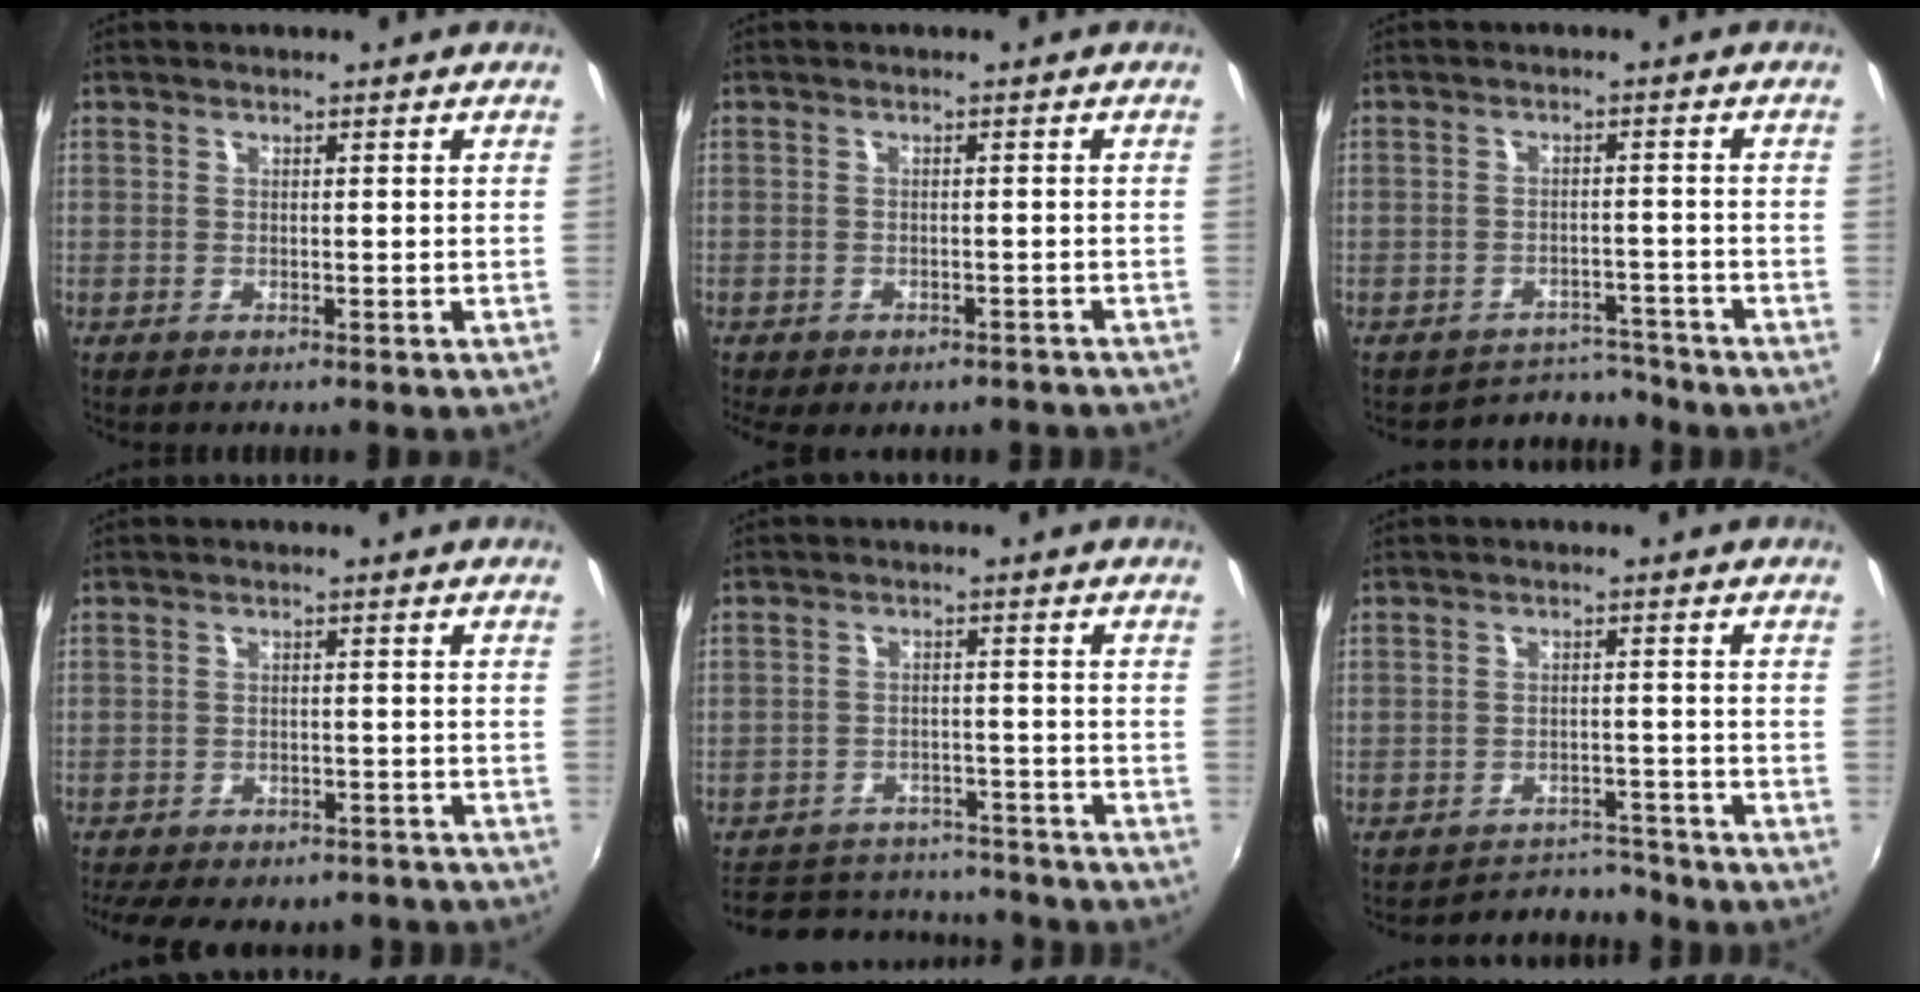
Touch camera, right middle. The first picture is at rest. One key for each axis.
{"total": 6.9, "fx": -5.4, "fy": 3.0, "fz": 3.1, "tx": -0.067, "ty": -0.023, "tz": -0.066}
{"total": 5.8, "fx": -5.5, "fy": 1.7, "fz": -0.9, "tx": 0.013, "ty": 0.015, "tz": -0.080}
{"total": 13.6, "fx": -11.2, "fy": 5.4, "fz": 5.7, "tx": -0.131, "ty": -0.018, "tz": -0.144}
{"total": 14.5, "fx": -12.1, "fy": 6.9, "fz": 4.0, "tx": -0.104, "ty": 0.035, "tz": -0.153}
{"total": 6.8, "fx": -6.6, "fy": 1.4, "fz": -0.3, "tx": -0.003, "ty": 0.013, "tz": -0.098}